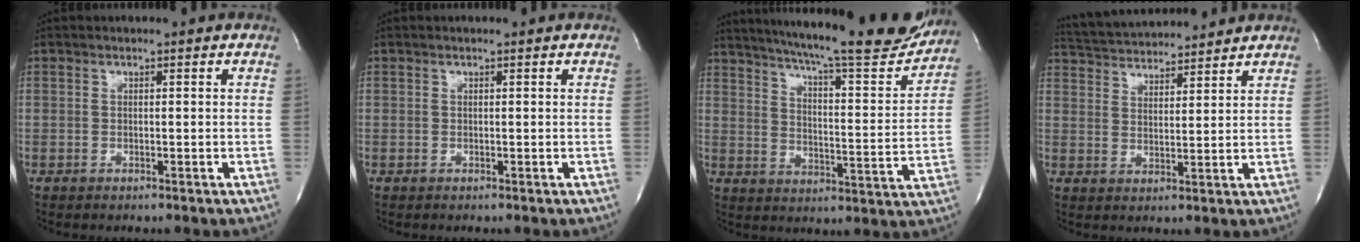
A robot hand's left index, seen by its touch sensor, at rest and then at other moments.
{"total": 0.0}
{"total": 24.1, "force": [21.6, 2.2, 10.5], "torque": [-0.169, -0.052, 0.280]}
{"total": 12.2, "force": [11.7, 1.5, 3.4], "torque": [-0.068, 0.022, 0.186]}